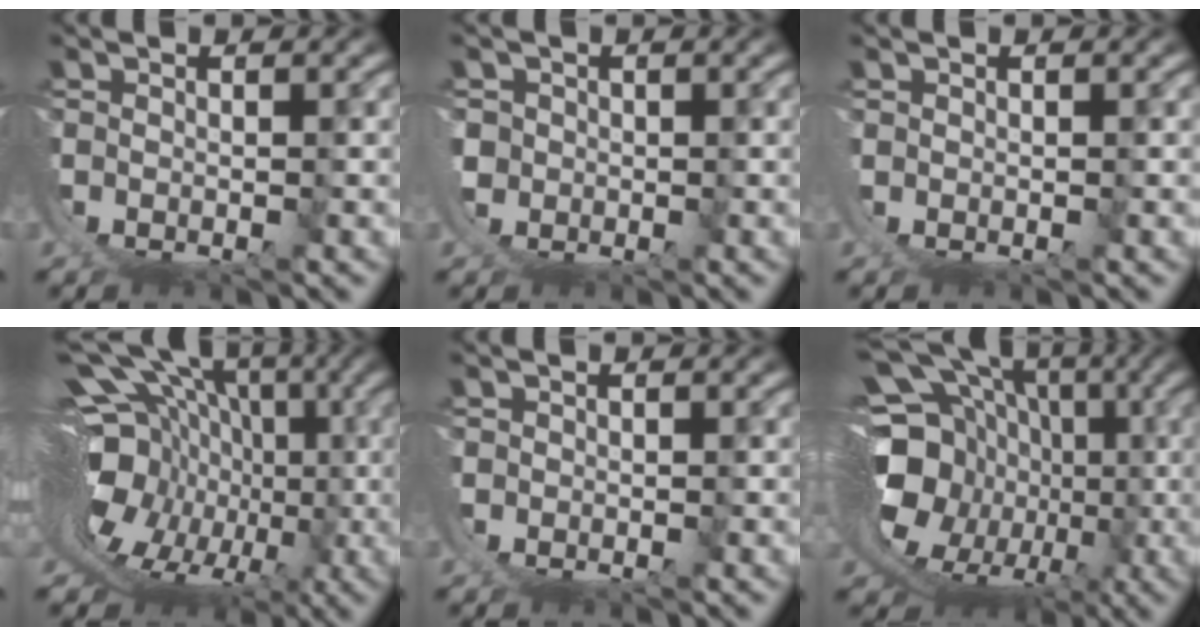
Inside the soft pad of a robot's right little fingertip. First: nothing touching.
{"total": 4.5, "force": [0.0, 4.2, 1.5], "torque": [-0.052, -0.023, 0.005]}
{"total": 0.6, "force": [0.6, -0.2, 0.0], "torque": [0.000, 0.005, 0.010]}
{"total": 16.7, "force": [-1.0, 11.8, 11.8], "torque": [-0.194, -0.040, -0.001]}
{"total": 1.0, "force": [0.2, 1.0, 0.1], "torque": [-0.012, -0.002, 0.005]}
{"total": 20.0, "force": [-0.4, 15.1, 13.1], "torque": [-0.215, -0.026, -0.008]}